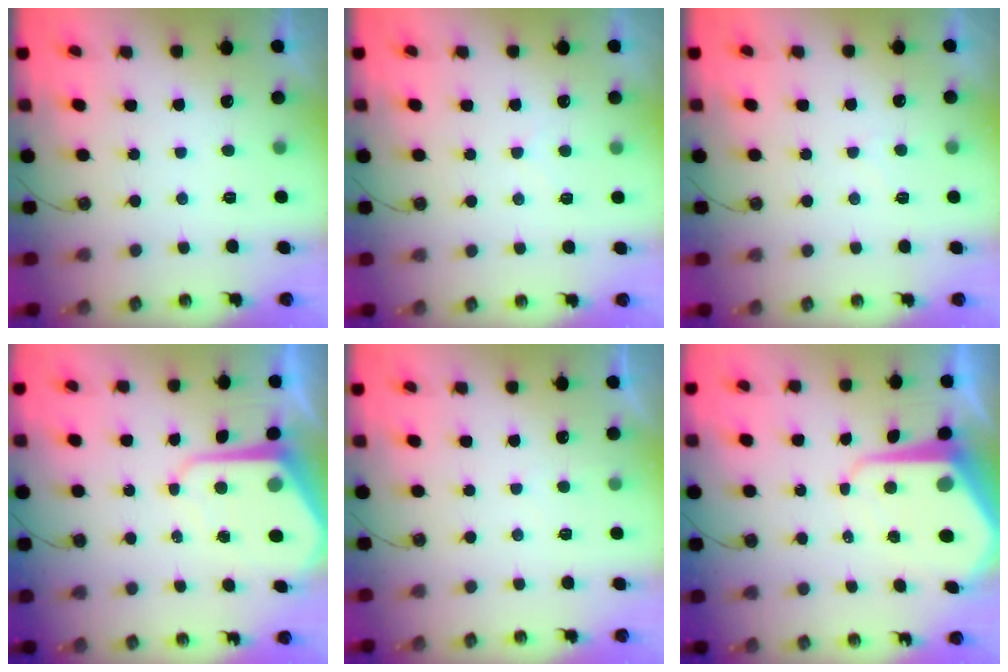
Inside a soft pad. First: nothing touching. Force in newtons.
{"total": 3.9, "press": 3.9, "slide": 0.5}
{"total": 3.9, "press": 3.8, "slide": 0.5}
{"total": 9.1, "press": 9.1, "slide": 0.9}
{"total": 2.0, "press": 2.0, "slide": 0.3}
{"total": 10.6, "press": 10.6, "slide": 1.1}